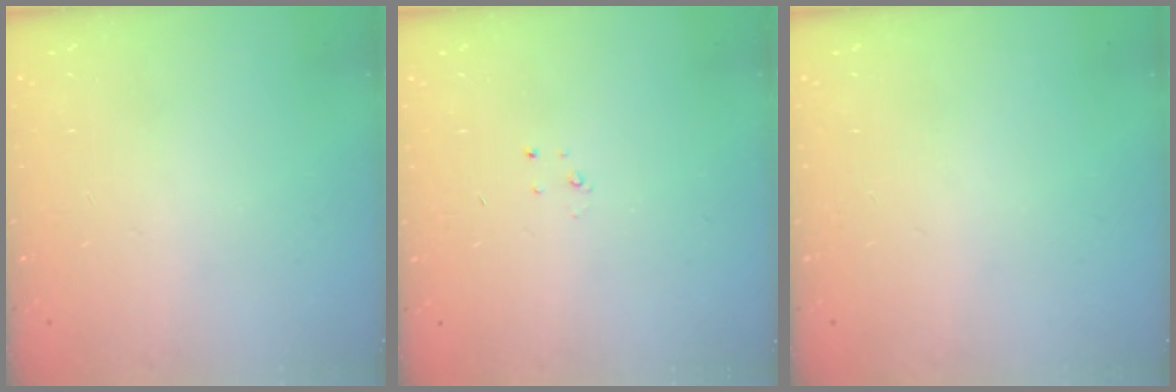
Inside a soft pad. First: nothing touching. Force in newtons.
{"total": 2.3, "press": 2.3, "slide": 0.3}
{"total": 0.0}